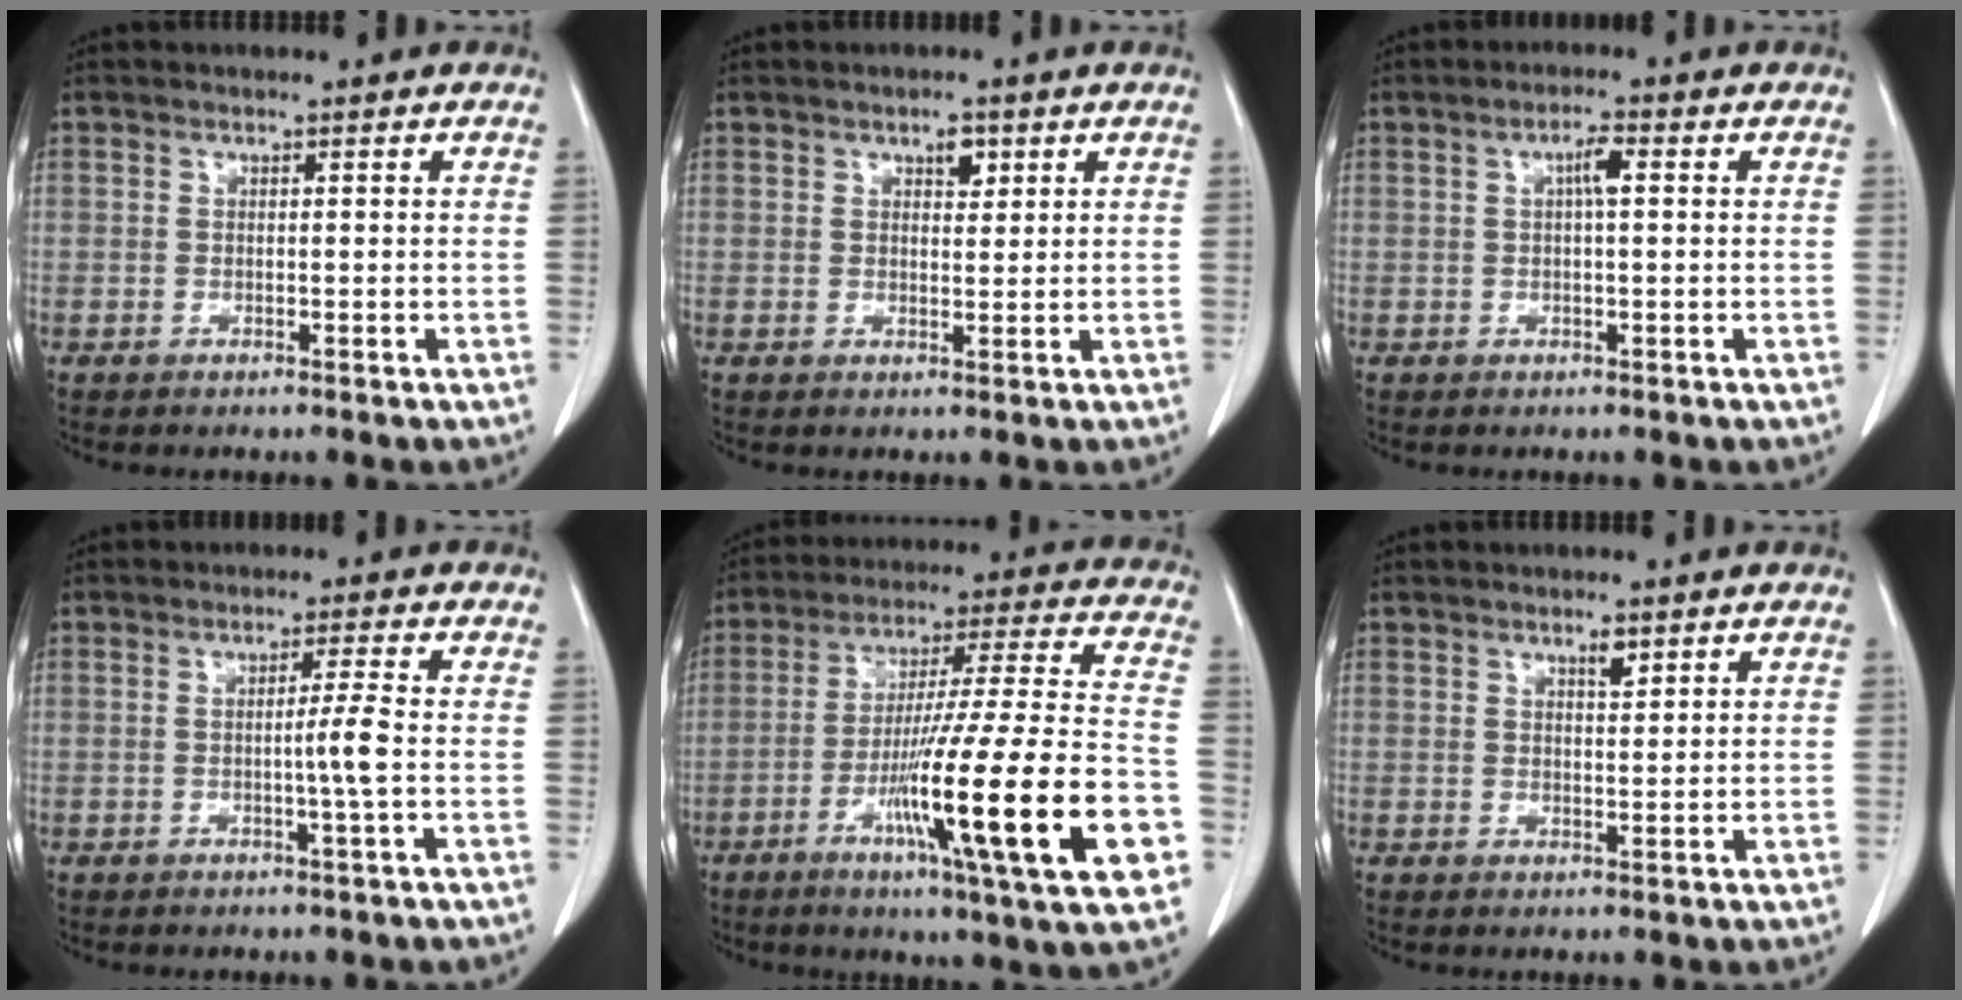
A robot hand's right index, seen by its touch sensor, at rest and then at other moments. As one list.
[{"total": 2.4, "force": [1.3, 1.1, 1.6], "torque": [-0.023, -0.002, 0.020]}, {"total": 2.7, "force": [0.5, 0.4, 2.6], "torque": [-0.048, 0.004, 0.008]}, {"total": 3.4, "force": [-0.6, -1.0, 3.1], "torque": [-0.049, -0.003, -0.010]}, {"total": 25.1, "force": [-8.2, 0.4, 23.8], "torque": [-0.351, -0.024, -0.136]}, {"total": 1.8, "force": [1.2, 0.4, 1.2], "torque": [-0.023, -0.003, 0.020]}]